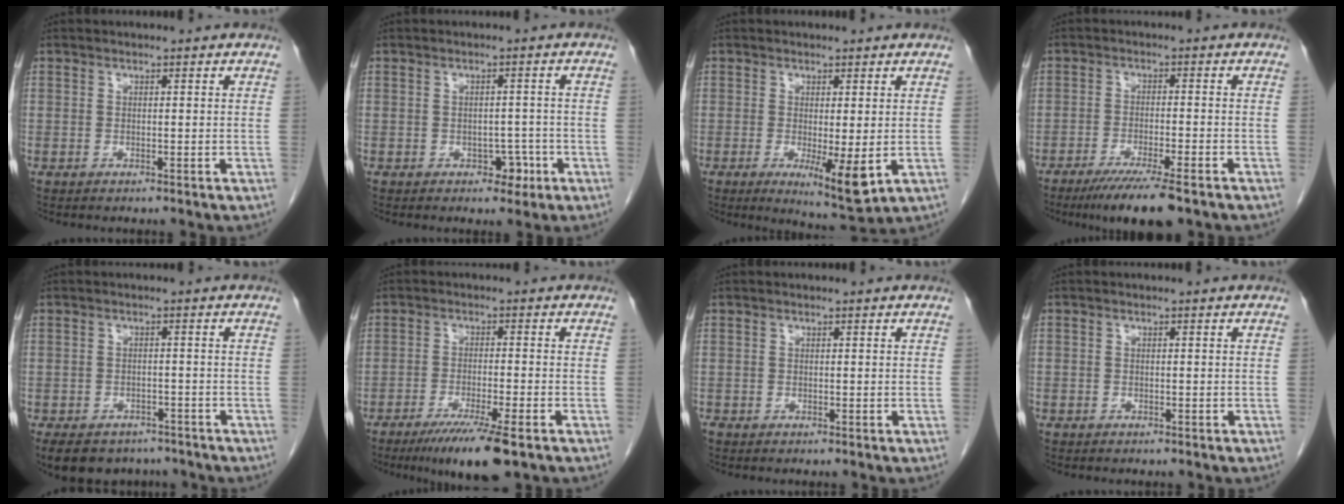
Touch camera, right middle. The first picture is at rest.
{"total": 2.8, "force": [-1.3, 1.9, 1.6], "torque": [-0.015, 0.005, -0.011]}
{"total": 6.7, "force": [-1.4, 1.2, 6.4], "torque": [-0.097, -0.020, -0.014]}
{"total": 8.9, "force": [-6.4, 0.5, 6.1], "torque": [-0.092, -0.019, -0.101]}
{"total": 12.8, "force": [-9.6, 7.1, 4.5], "torque": [-0.101, -0.005, -0.120]}
{"total": 9.0, "force": [-6.0, 0.4, 6.8], "torque": [-0.110, -0.021, -0.095]}
{"total": 0.5, "force": [-0.4, 0.3, 0.1], "torque": [-0.008, 0.000, -0.010]}
{"total": 1.1, "force": [-0.8, 0.8, 0.1], "torque": [-0.012, 0.003, -0.014]}